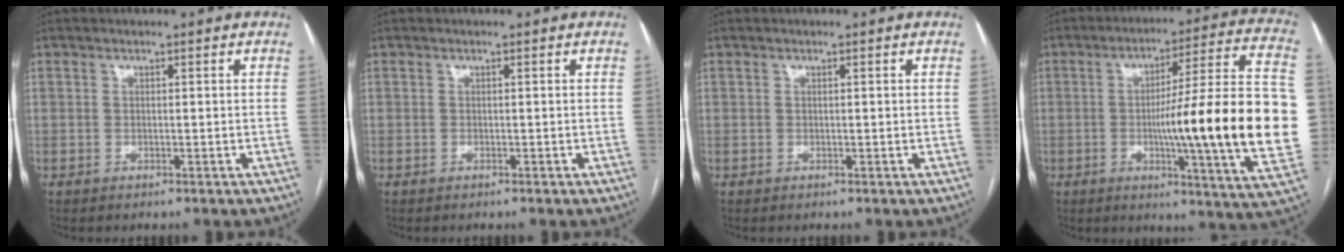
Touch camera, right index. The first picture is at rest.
{"total": 0.0}
{"total": 0.0}
{"total": 25.1, "force": [-2.4, 0.1, 25.0], "torque": [-0.285, 0.008, -0.039]}